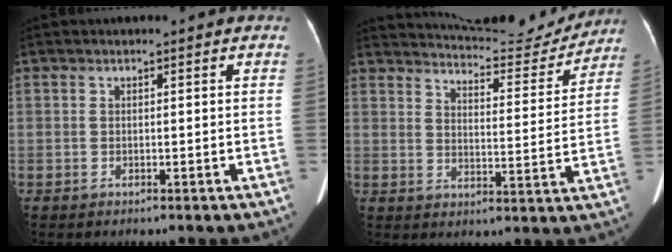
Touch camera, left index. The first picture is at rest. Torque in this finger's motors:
{"motor_torque": [0.49, -0.90, 0.10, 0.02]}